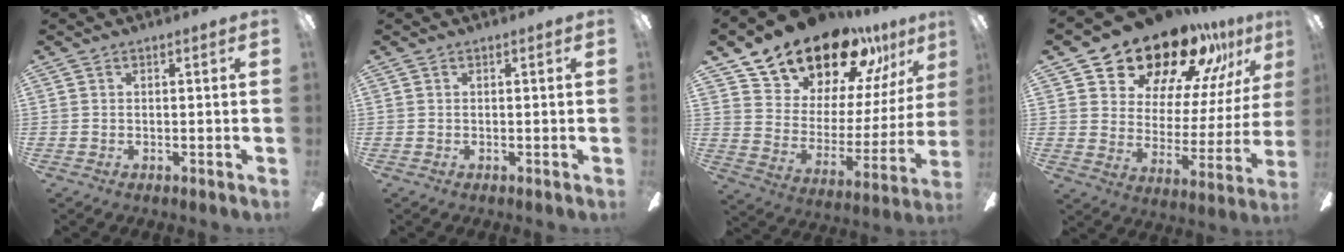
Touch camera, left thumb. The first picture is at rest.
{"total": 0.0}
{"total": 19.2, "force": [16.5, 8.2, 5.6], "torque": [-0.119, -0.126, 0.301]}
{"total": 20.8, "force": [17.3, 8.9, 7.3], "torque": [-0.134, -0.127, 0.312]}